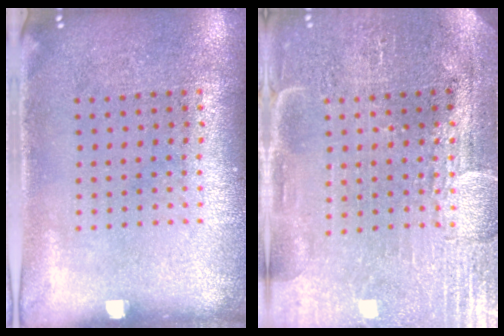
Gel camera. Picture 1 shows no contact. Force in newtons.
{"total": 4.0, "press": 3.7, "slide": 1.5}